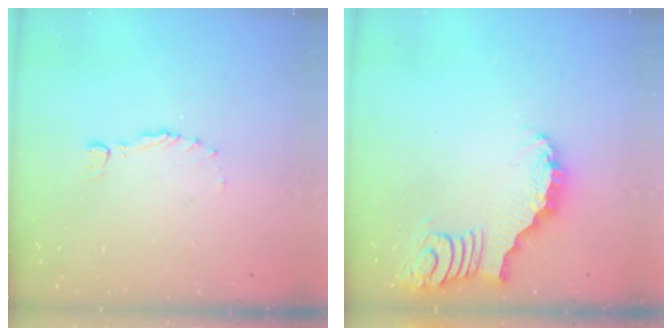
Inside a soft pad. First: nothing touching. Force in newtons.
{"total": 2.8, "press": 2.7, "slide": 0.5}